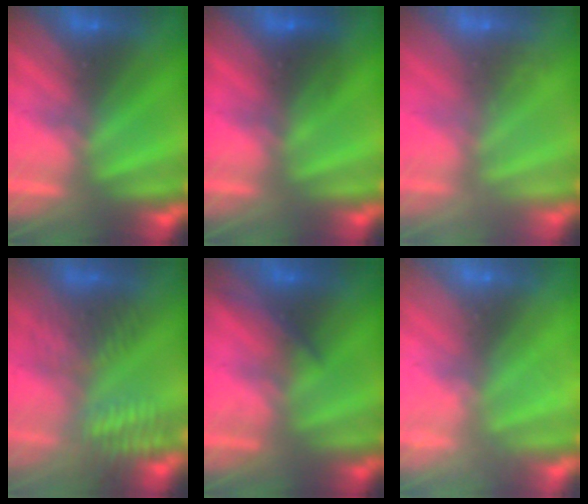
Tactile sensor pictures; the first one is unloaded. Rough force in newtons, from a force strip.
{"total": 2.7}
{"total": 2.6}
{"total": 4.8}
{"total": 2.0}
{"total": 2.5}